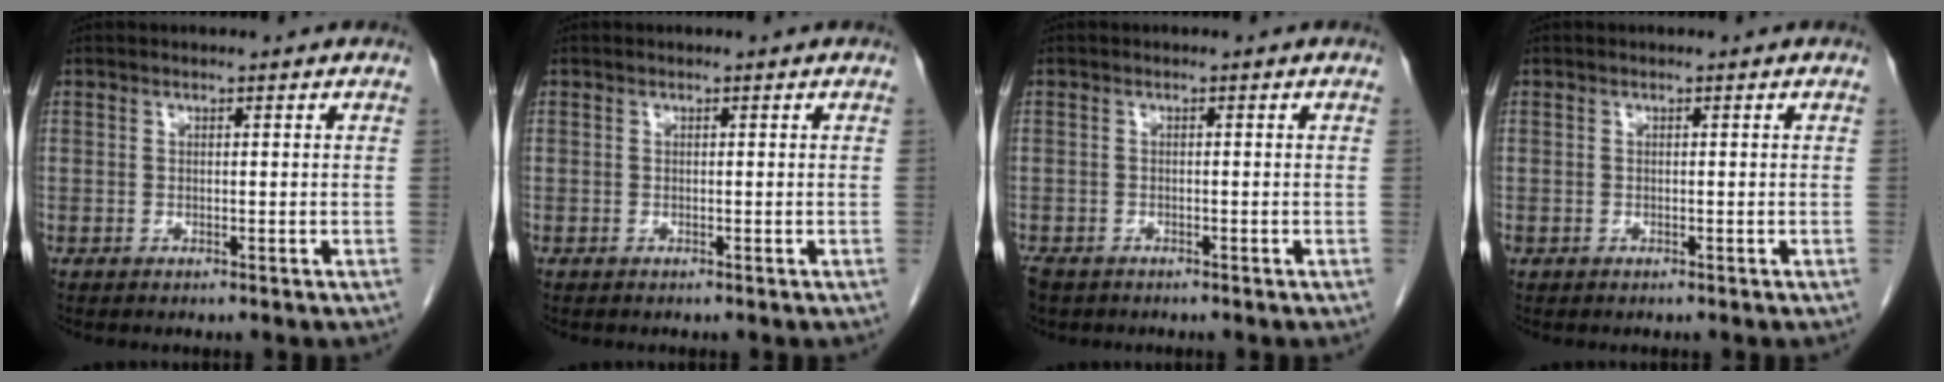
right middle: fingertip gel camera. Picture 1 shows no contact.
{"total": 0.0}
{"total": 4.0, "force": [-3.0, 2.3, 1.3], "torque": [-0.029, -0.005, -0.049]}
{"total": 0.0}